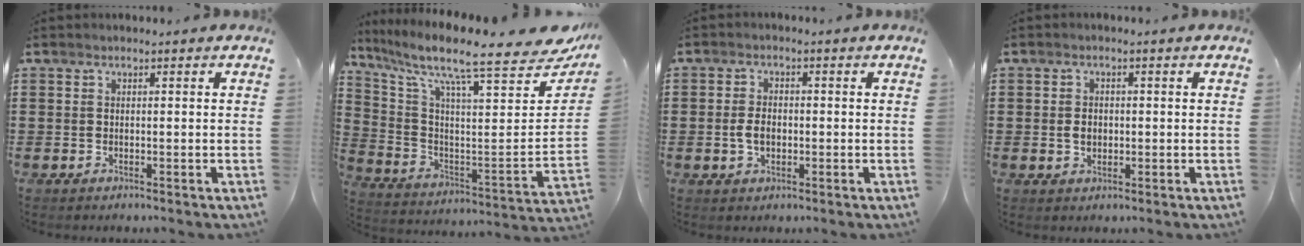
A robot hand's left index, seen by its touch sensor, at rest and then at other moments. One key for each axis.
{"total": 10.7, "fx": 8.7, "fy": 0.9, "fz": 6.2, "tx": -0.136, "ty": -0.084, "tz": 0.132}
{"total": 3.5, "fx": -0.5, "fy": 2.1, "fz": 2.8, "tx": -0.067, "ty": 0.000, "tz": -0.014}
{"total": 2.3, "fx": 0.0, "fy": 1.5, "fz": 1.6, "tx": -0.034, "ty": 0.006, "tz": -0.001}